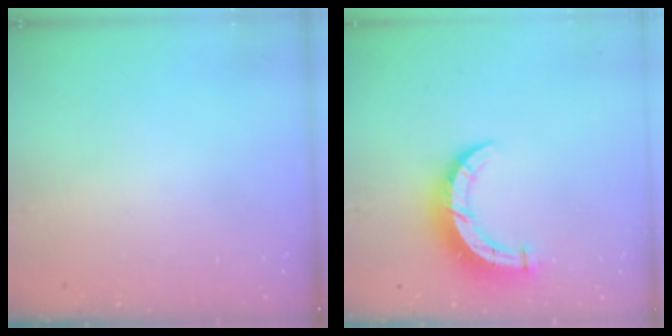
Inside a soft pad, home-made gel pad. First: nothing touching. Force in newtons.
{"total": 8.8, "press": 8.7, "slide": 0.9}